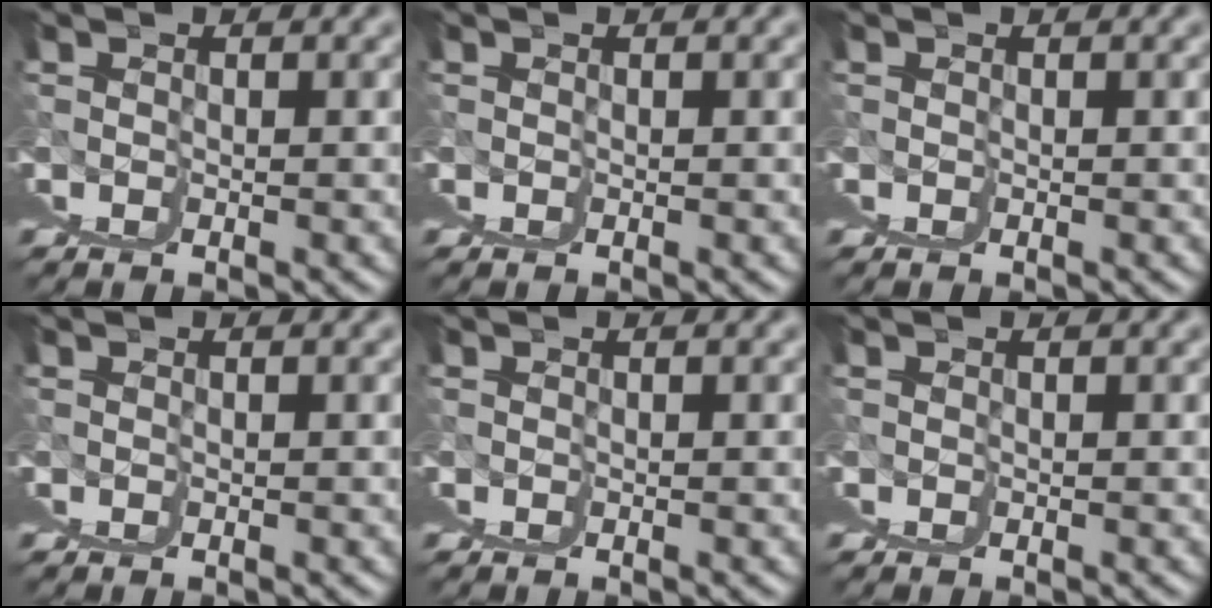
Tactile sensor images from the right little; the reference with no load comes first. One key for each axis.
{"total": 0.0}
{"total": 0.0}
{"total": 0.0}
{"total": 0.0}
{"total": 0.0}